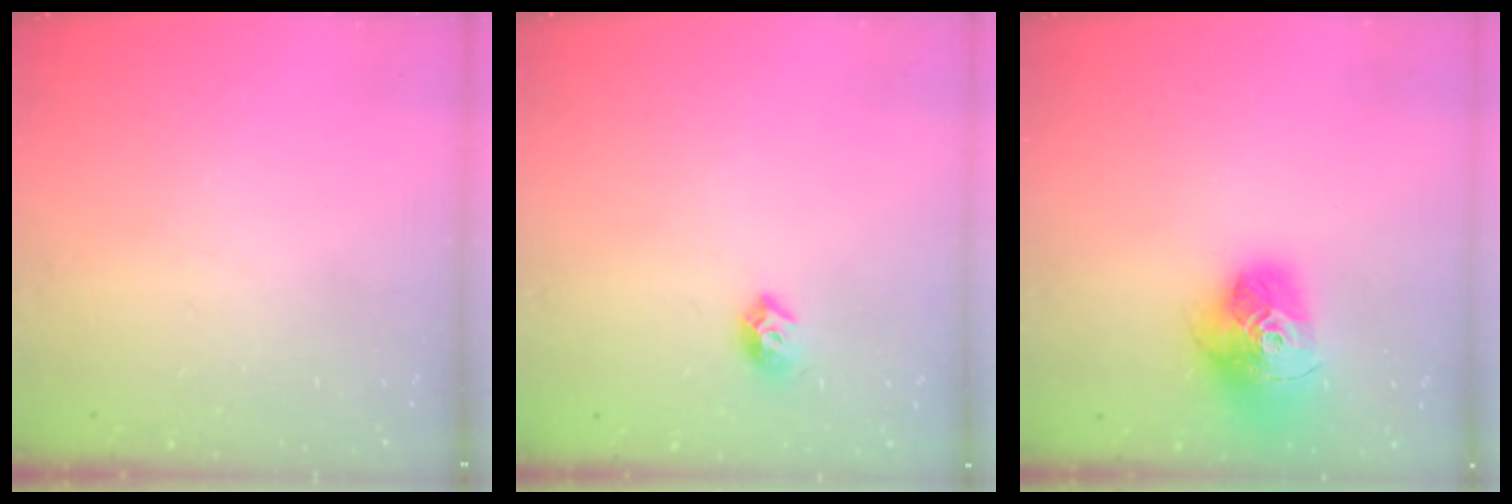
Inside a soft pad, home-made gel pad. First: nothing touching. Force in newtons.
{"total": 7.9, "press": 7.9, "slide": 0.7}
{"total": 18.4, "press": 18.3, "slide": 2.0}